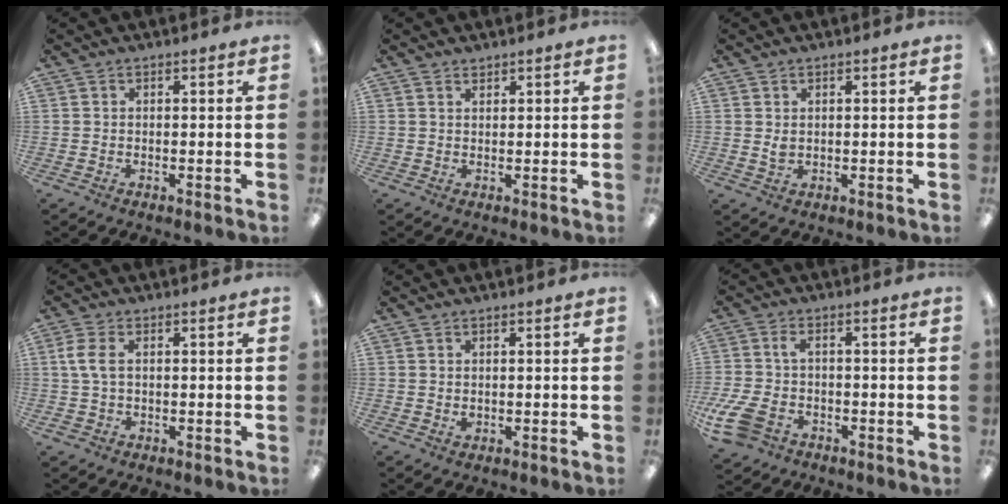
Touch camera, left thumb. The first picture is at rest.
{"total": 1.2, "force": [1.1, 0.4, 0.0], "torque": [0.000, -0.001, 0.022]}
{"total": 1.8, "force": [0.6, 1.1, 1.2], "torque": [-0.019, 0.000, 0.009]}
{"total": 5.1, "force": [0.8, 3.0, 4.1], "torque": [-0.094, 0.005, 0.010]}
{"total": 0.9, "force": [0.5, 0.6, 0.5], "torque": [-0.011, 0.003, 0.009]}
{"total": 7.9, "force": [-2.5, 4.8, 5.8], "torque": [-0.147, 0.003, -0.052]}